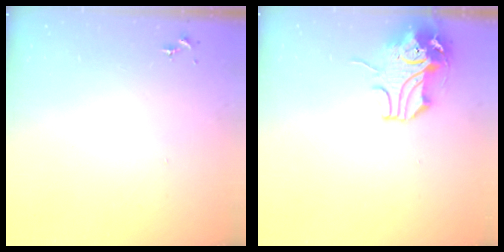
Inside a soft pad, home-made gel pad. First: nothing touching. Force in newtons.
{"total": 10.6, "press": 10.5, "slide": 1.9}